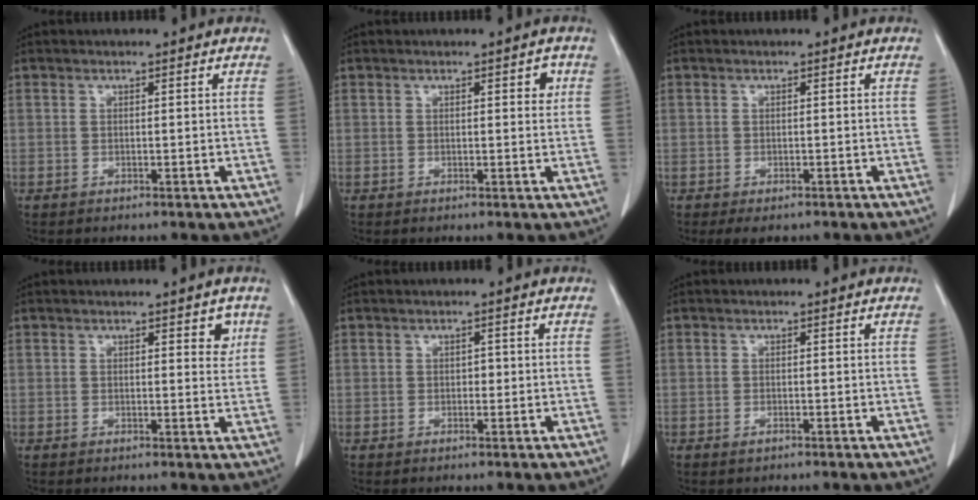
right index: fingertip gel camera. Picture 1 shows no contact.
{"total": 1.7, "force": [0.7, 0.7, 1.4], "torque": [-0.014, 0.000, 0.007]}
{"total": 2.4, "force": [-1.7, 1.4, 1.0], "torque": [-0.008, -0.001, -0.017]}
{"total": 2.7, "force": [1.4, 1.1, 2.1], "torque": [-0.019, -0.006, 0.014]}
{"total": 0.8, "force": [-0.1, 0.6, 0.6], "torque": [-0.005, 0.002, -0.003]}
{"total": 0.8, "force": [-0.5, 0.3, 0.5], "torque": [-0.013, -0.002, -0.004]}